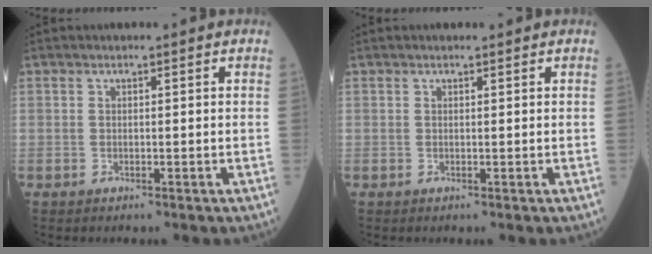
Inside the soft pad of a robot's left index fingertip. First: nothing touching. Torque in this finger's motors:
{"motor_torque": [0.00, 0.01, 0.05, -0.01]}